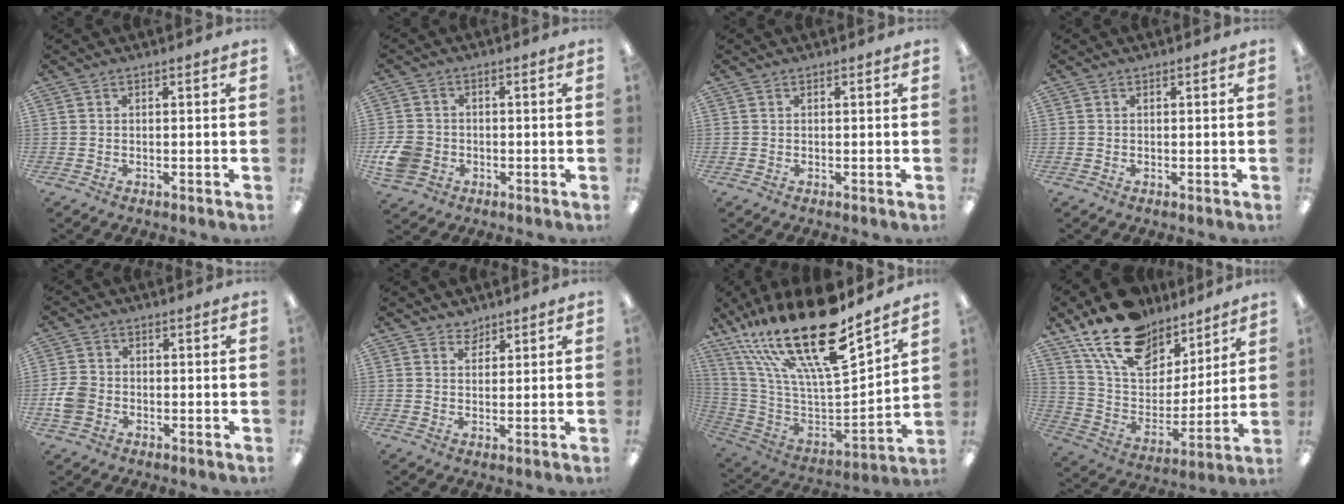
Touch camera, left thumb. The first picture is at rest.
{"total": 6.9, "force": [-1.8, 5.8, 3.1], "torque": [-0.071, 0.013, -0.033]}
{"total": 0.0}
{"total": 0.0}
{"total": 5.5, "force": [-1.6, 4.4, 3.0], "torque": [-0.059, 0.011, -0.027]}
{"total": 2.8, "force": [2.5, 1.3, 0.1], "torque": [0.003, -0.014, 0.048]}
{"total": 28.4, "force": [19.2, 8.9, 18.9], "torque": [-0.341, -0.131, 0.328]}
{"total": 18.9, "force": [14.1, 10.0, 7.8], "torque": [-0.161, -0.081, 0.260]}